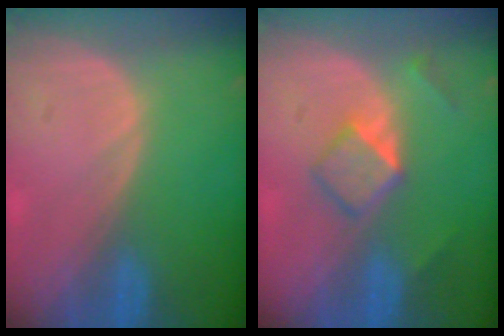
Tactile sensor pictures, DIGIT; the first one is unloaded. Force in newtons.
{"total": 5.4, "press": 4.6, "slide": 2.8}